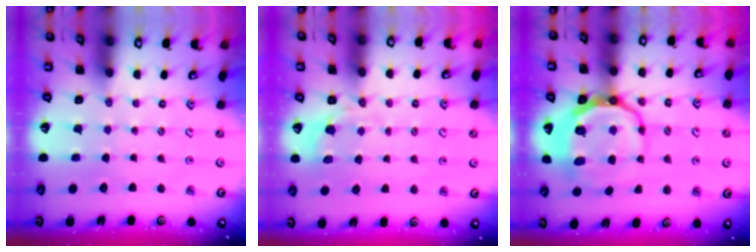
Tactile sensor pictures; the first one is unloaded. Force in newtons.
{"total": 3.1, "press": 2.1, "slide": 2.3}
{"total": 14.6, "press": 14.2, "slide": 3.3}